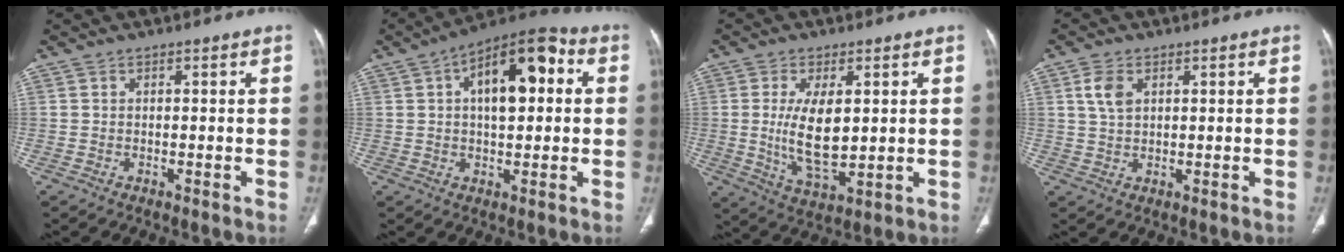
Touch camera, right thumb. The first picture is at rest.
{"total": 14.7, "force": [3.2, 7.1, 12.4], "torque": [-0.167, 0.028, 0.042]}
{"total": 10.8, "force": [1.1, 5.0, 9.5], "torque": [-0.166, -0.022, 0.031]}
{"total": 4.1, "force": [1.5, 2.5, 2.8], "torque": [-0.054, -0.001, 0.034]}